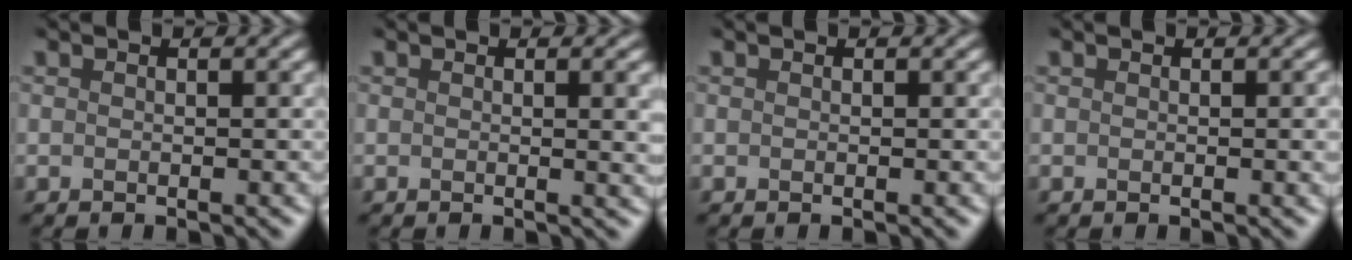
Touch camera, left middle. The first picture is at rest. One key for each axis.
{"total": 2.5, "fx": 0.5, "fy": 1.1, "fz": 2.2, "tx": -0.015, "ty": 0.001, "tz": -0.002}
{"total": 0.0}
{"total": 0.9, "fx": 0.0, "fy": 0.4, "fz": 0.8, "tx": -0.006, "ty": -0.001, "tz": -0.003}